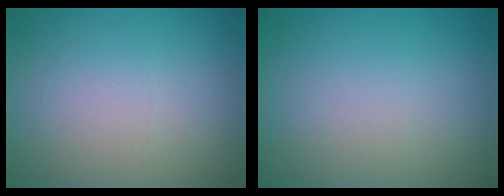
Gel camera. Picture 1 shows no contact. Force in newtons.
{"total": 0.0}